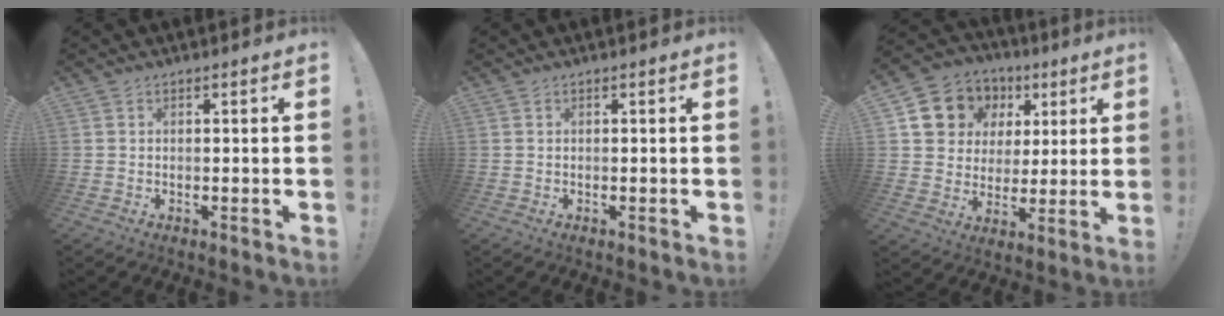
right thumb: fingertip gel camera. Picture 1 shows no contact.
{"total": 0.0}
{"total": 11.4, "force": [4.8, 9.9, 2.8], "torque": [-0.051, -0.027, 0.107]}